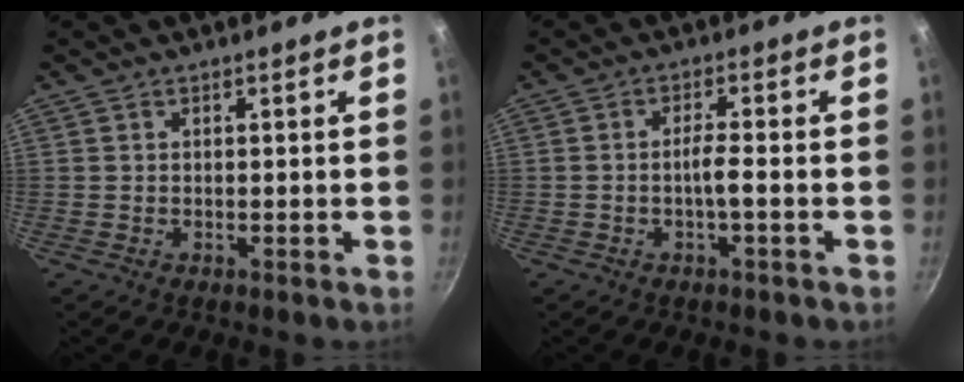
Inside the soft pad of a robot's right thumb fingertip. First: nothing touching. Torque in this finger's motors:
{"motor_torque": [1.46, 0.78, 1.92, -0.85, 0.86]}